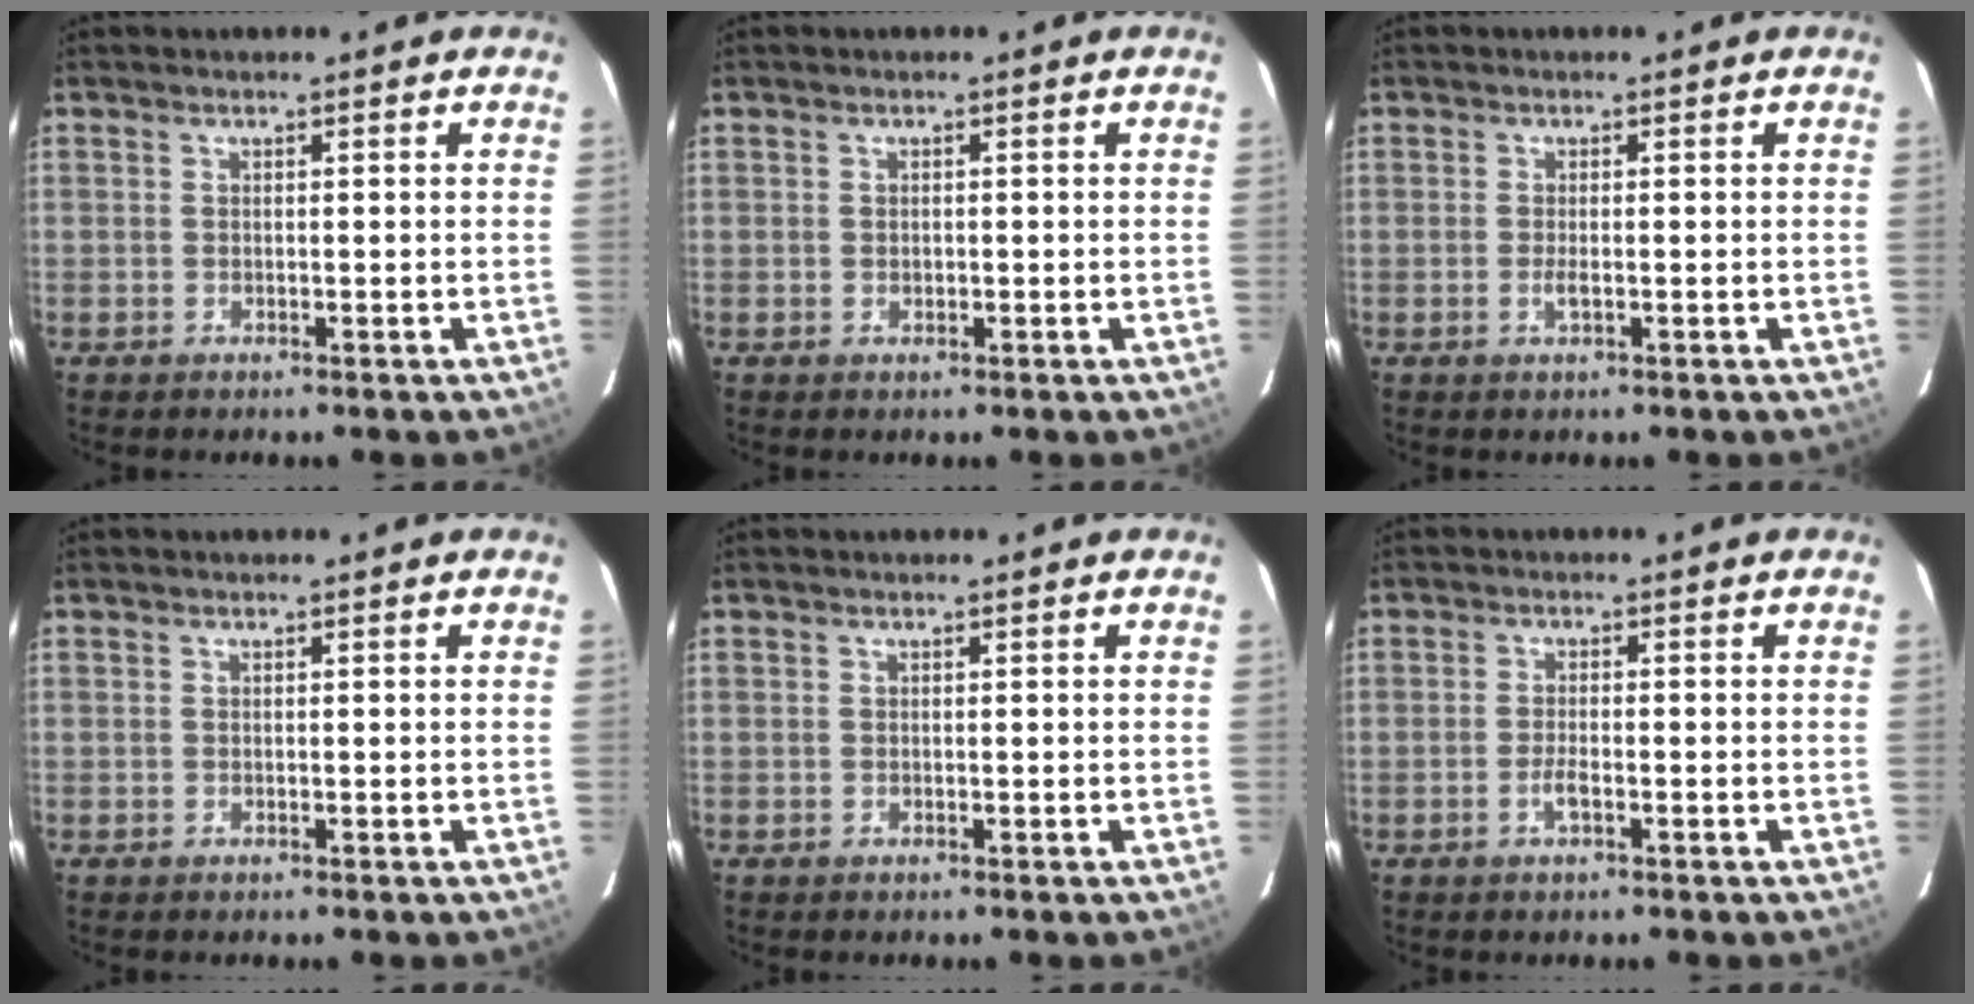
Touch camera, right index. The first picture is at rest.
{"total": 0.8, "force": [0.0, 0.7, 0.4], "torque": [-0.005, 0.002, 0.001]}
{"total": 1.5, "force": [-0.4, 0.3, 1.5], "torque": [-0.029, -0.002, -0.006]}
{"total": 0.0}
{"total": 0.0}
{"total": 2.2, "force": [-1.1, 0.7, 1.9], "torque": [-0.042, 0.000, -0.021]}